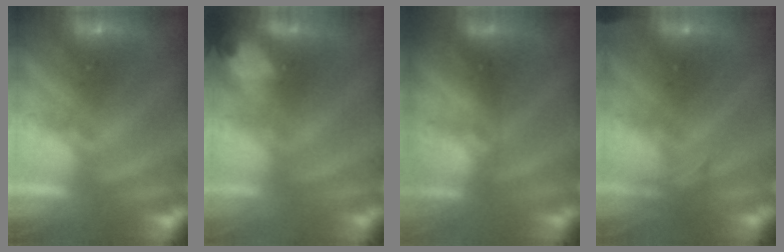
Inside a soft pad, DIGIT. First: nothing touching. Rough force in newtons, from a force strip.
{"total": 8.4}
{"total": 2.8}
{"total": 2.8}